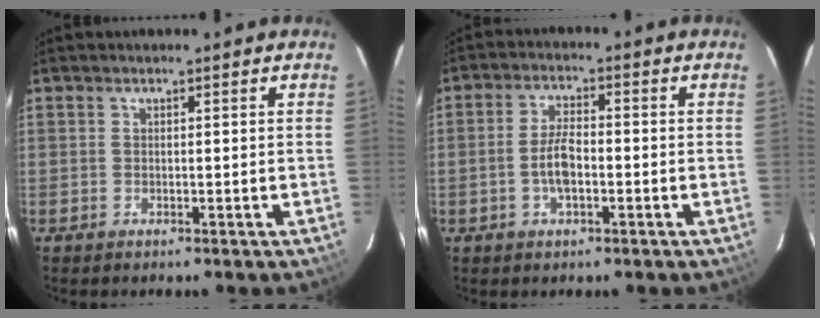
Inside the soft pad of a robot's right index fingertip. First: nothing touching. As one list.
[{"total": 5.2, "force": [-1.5, 2.1, 4.5], "torque": [-0.095, 0.006, -0.027]}]